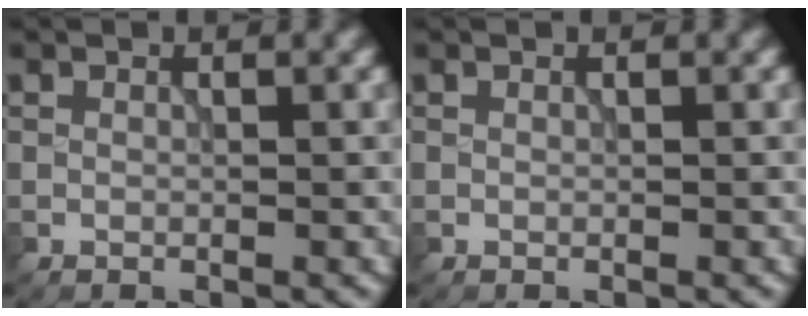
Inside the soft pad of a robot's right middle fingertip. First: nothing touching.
{"total": 0.0}